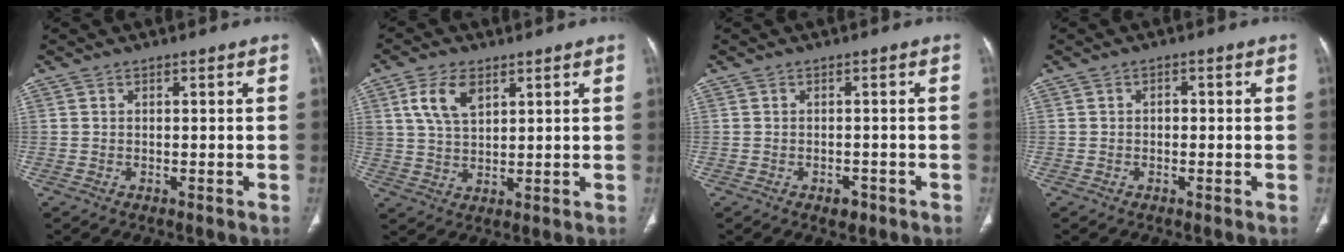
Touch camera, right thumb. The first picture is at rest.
{"total": 7.5, "force": [3.3, 4.2, 5.2], "torque": [-0.092, -0.011, 0.067]}
{"total": 2.1, "force": [-1.3, 1.4, 1.1], "torque": [-0.006, 0.005, -0.014]}
{"total": 1.4, "force": [-0.2, 1.1, 0.9], "torque": [-0.003, 0.007, -0.007]}